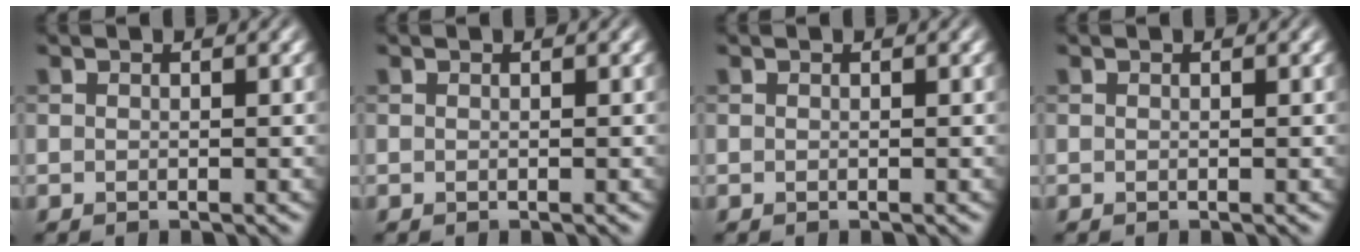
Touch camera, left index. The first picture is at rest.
{"total": 0.0}
{"total": 0.0}
{"total": 0.0}